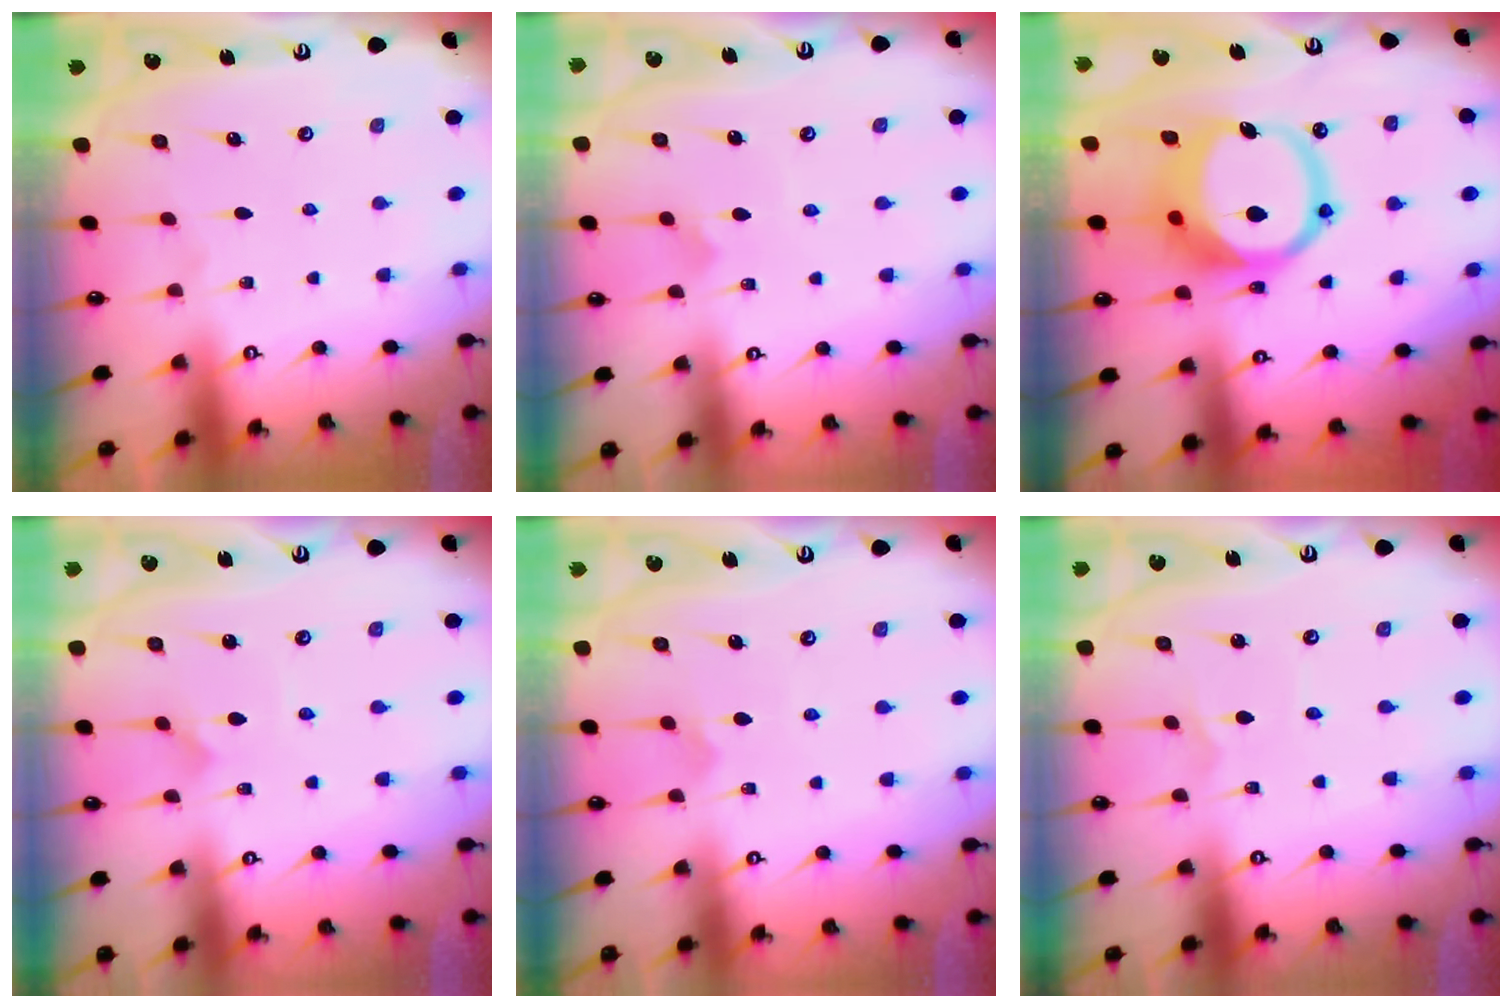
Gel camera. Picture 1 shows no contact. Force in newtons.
{"total": 3.3, "press": 3.3, "slide": 0.2}
{"total": 14.6, "press": 14.5, "slide": 2.0}
{"total": 2.9, "press": 2.9, "slide": 0.2}
{"total": 4.3, "press": 4.3, "slide": 0.5}
{"total": 1.2, "press": 1.2, "slide": 0.0}